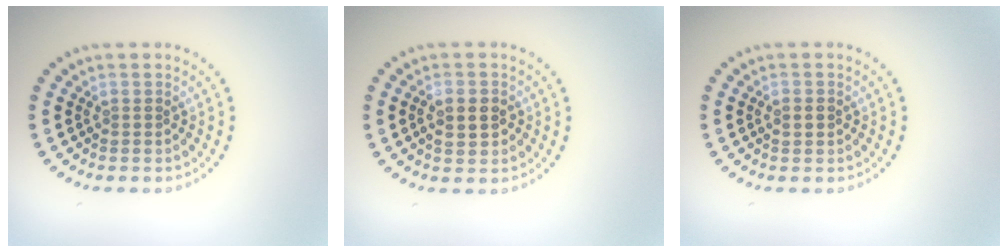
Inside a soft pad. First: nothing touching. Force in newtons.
{"total": 2.7, "press": 2.7, "slide": 0.1}
{"total": 1.4, "press": 1.4, "slide": 0.0}